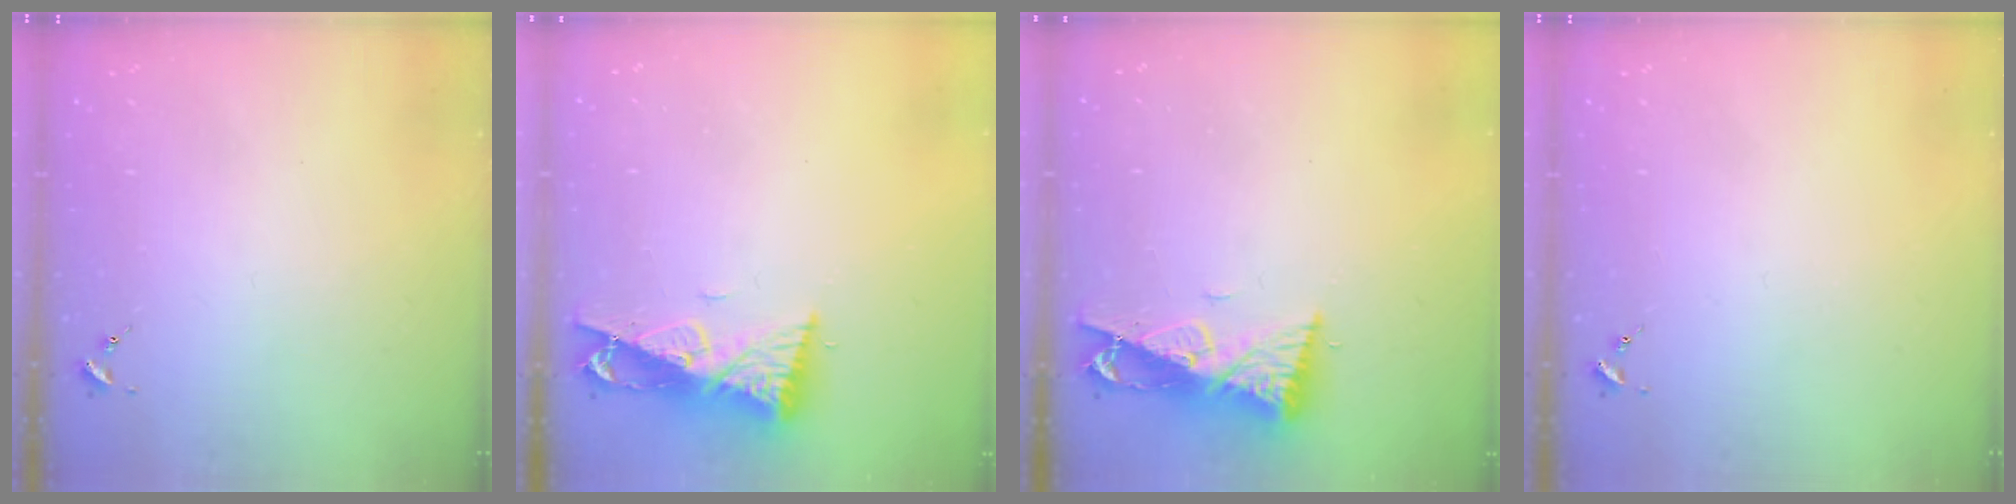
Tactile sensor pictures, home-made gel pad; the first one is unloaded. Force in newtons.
{"total": 9.7, "press": 9.7, "slide": 0.7}
{"total": 9.7, "press": 9.7, "slide": 0.7}
{"total": 0.0}